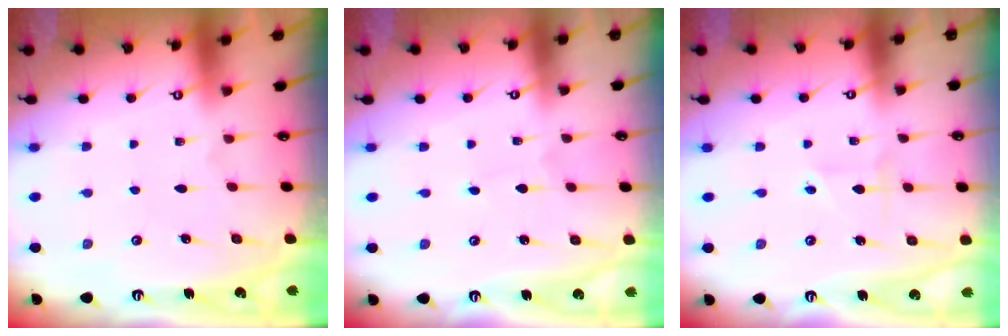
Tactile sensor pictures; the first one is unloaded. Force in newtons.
{"total": 0.7, "press": 0.7, "slide": 0.0}
{"total": 1.7, "press": 1.7, "slide": 0.2}